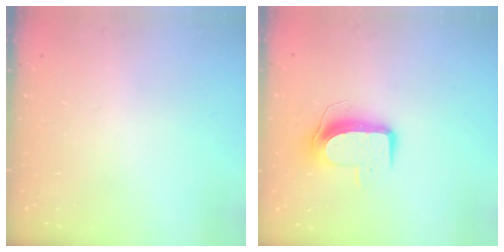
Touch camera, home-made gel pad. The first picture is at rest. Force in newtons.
{"total": 9.2, "press": 9.1, "slide": 0.5}